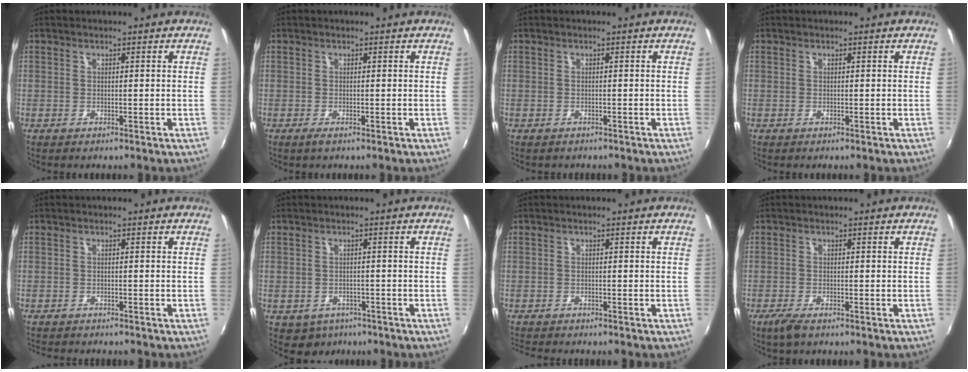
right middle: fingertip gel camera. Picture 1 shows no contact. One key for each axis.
{"total": 0.8, "fx": -0.4, "fy": 0.1, "fz": 0.7, "tx": -0.014, "ty": -0.003, "tz": -0.010}
{"total": 0.6, "fx": -0.6, "fy": 0.1, "fz": 0.0, "tx": -0.004, "ty": -0.002, "tz": -0.008}
{"total": 0.0}
{"total": 2.6, "fx": -2.5, "fy": 0.3, "fz": 0.7, "tx": -0.023, "ty": -0.015, "tz": -0.043}
{"total": 4.0, "fx": -2.3, "fy": 3.0, "fz": 1.0, "tx": -0.028, "ty": -0.007, "tz": -0.028}
{"total": 3.1, "fx": -2.9, "fy": 0.2, "fz": 0.9, "tx": -0.029, "ty": -0.018, "tz": -0.054}
{"total": 2.9, "fx": -2.0, "fy": 0.8, "fz": 2.0, "tx": -0.046, "ty": -0.009, "tz": -0.039}